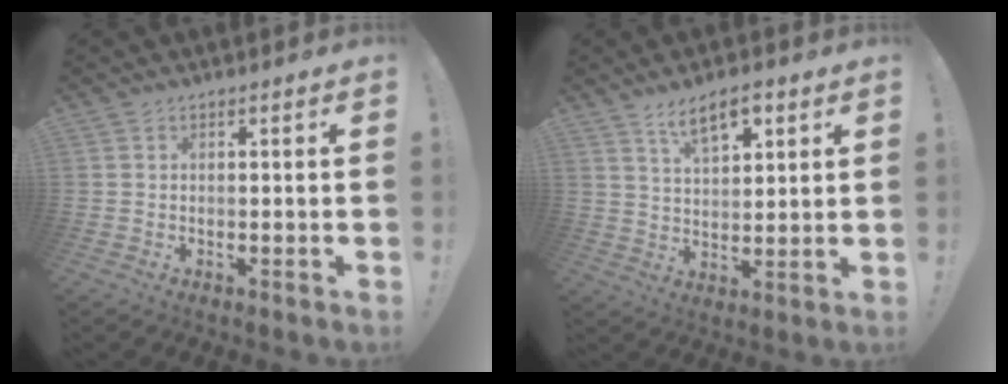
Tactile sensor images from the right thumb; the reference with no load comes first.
{"total": 8.9, "force": [5.6, 3.9, 5.7], "torque": [-0.083, -0.022, 0.099]}